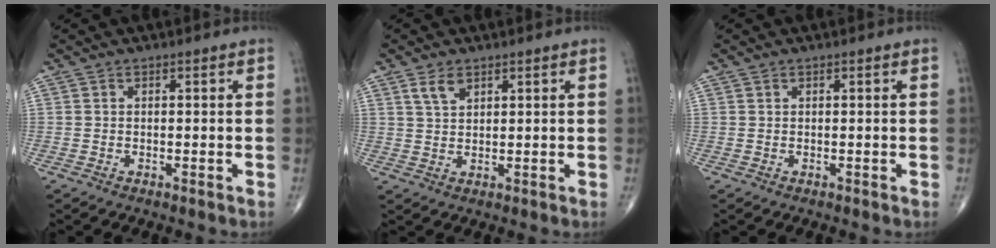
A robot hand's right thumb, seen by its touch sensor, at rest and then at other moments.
{"total": 3.4, "force": [2.1, 1.8, 2.1], "torque": [-0.034, -0.008, 0.044]}
{"total": 0.0}